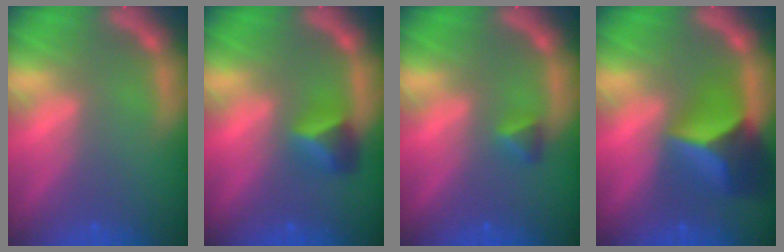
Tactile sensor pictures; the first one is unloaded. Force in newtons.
{"total": 2.9}
{"total": 1.4}
{"total": 7.4}